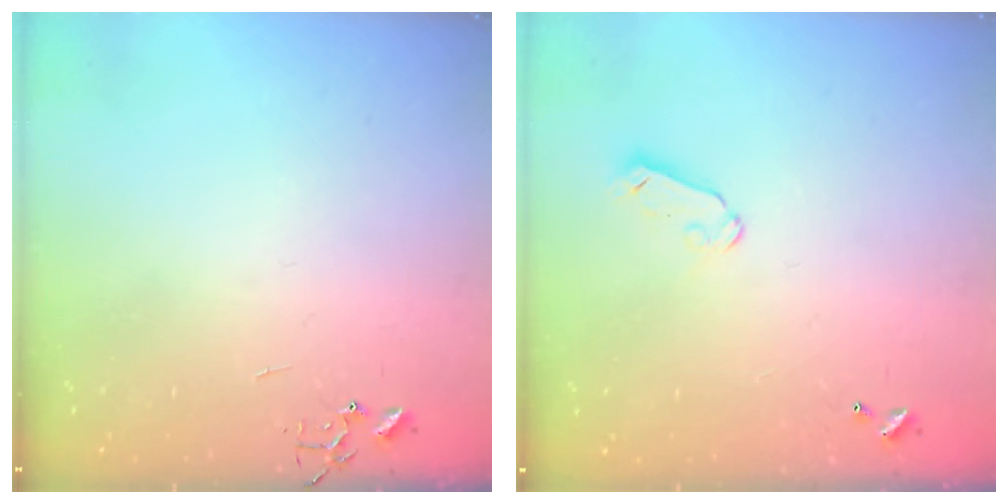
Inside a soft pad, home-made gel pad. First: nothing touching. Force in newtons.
{"total": 5.9, "press": 5.9, "slide": 0.6}